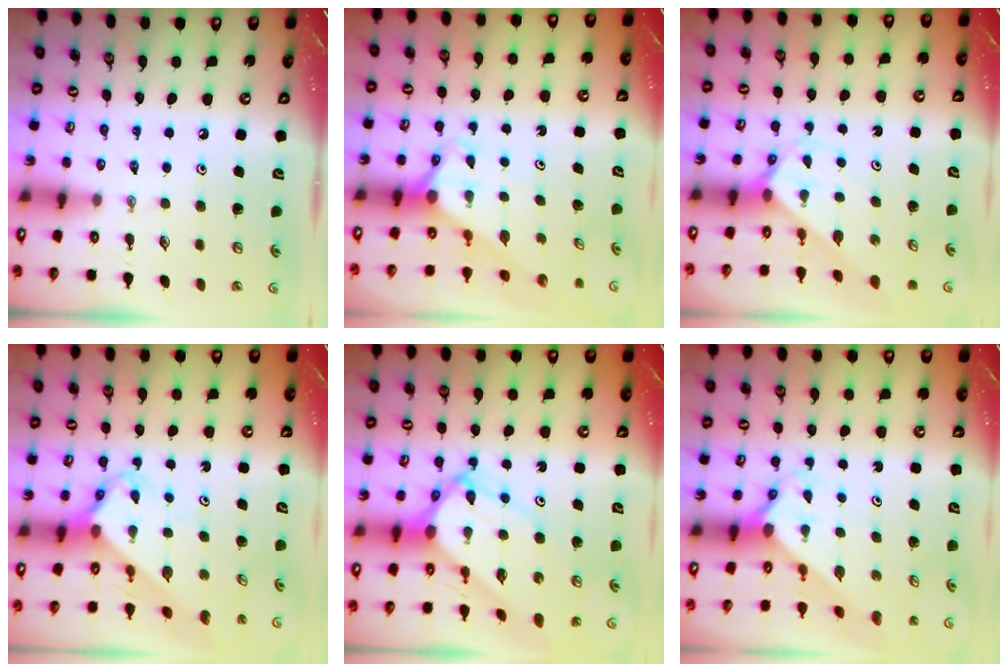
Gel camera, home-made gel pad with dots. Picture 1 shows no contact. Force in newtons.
{"total": 2.9, "press": 2.9, "slide": 0.0}
{"total": 2.1, "press": 2.1, "slide": 0.1}
{"total": 2.9, "press": 2.9, "slide": 0.2}
{"total": 9.0, "press": 8.9, "slide": 0.9}
{"total": 1.7, "press": 1.7, "slide": 0.1}